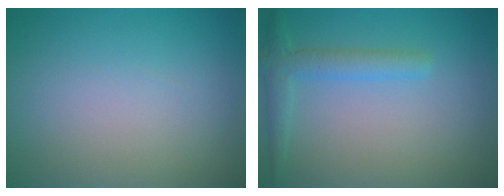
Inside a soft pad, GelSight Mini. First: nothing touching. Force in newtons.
{"total": 1.7, "press": 1.7, "slide": 0.1}